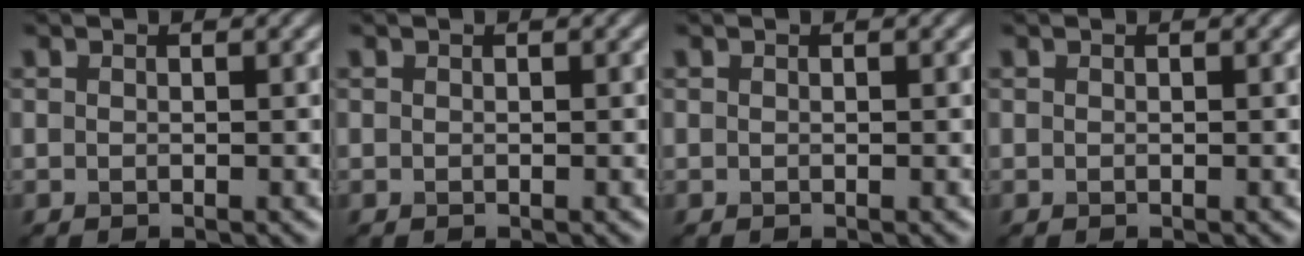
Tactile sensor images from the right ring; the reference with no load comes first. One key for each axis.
{"total": 0.0}
{"total": 0.0}
{"total": 0.0}